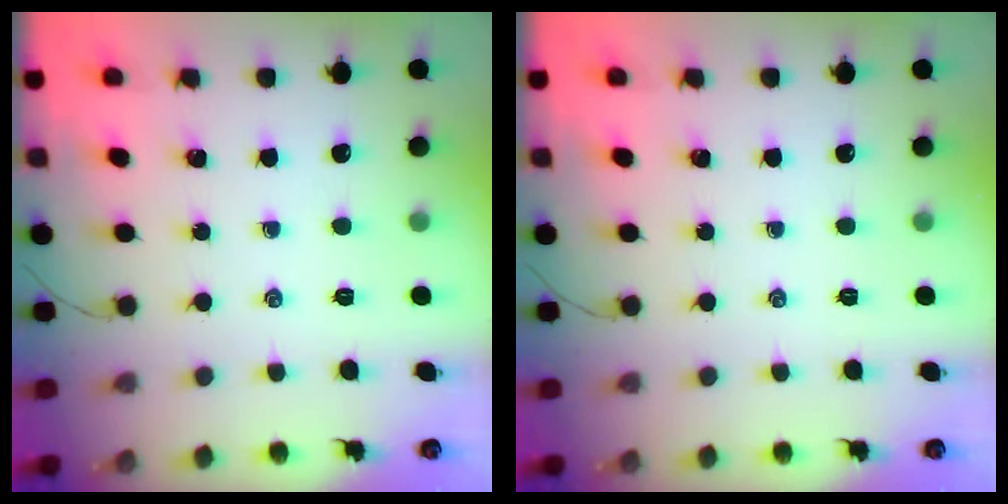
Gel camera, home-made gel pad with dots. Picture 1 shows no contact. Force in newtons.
{"total": 0.0}